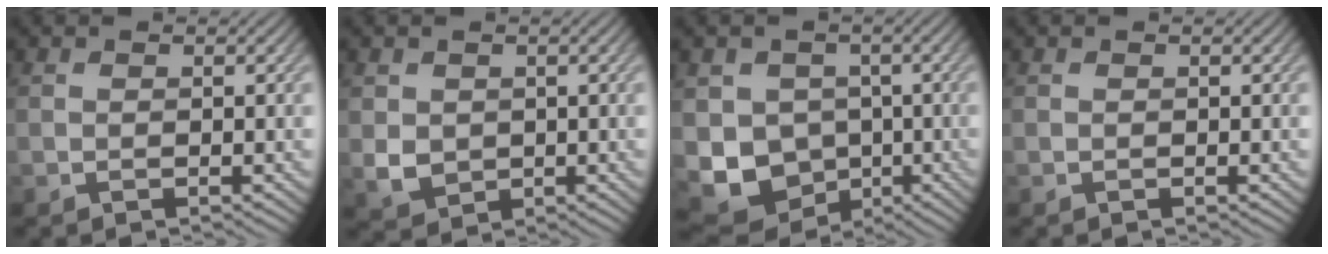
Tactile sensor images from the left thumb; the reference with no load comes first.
{"total": 3.3, "force": [0.4, 2.9, 1.5], "torque": [-0.044, -0.009, 0.013]}
{"total": 9.1, "force": [-1.8, 8.0, 3.9], "torque": [-0.091, -0.031, -0.047]}
{"total": 0.0}